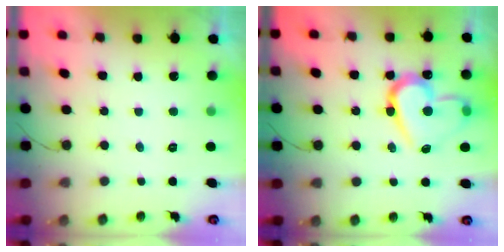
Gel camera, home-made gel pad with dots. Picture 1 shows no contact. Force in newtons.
{"total": 17.0, "press": 16.9, "slide": 2.3}